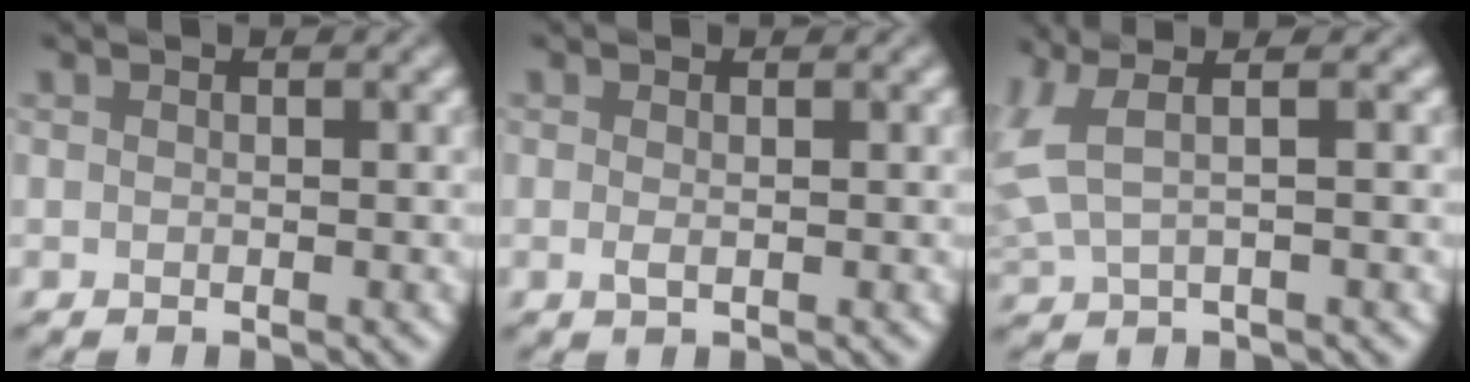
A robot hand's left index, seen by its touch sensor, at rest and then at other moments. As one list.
[{"total": 0.6, "force": [0.0, 0.2, 0.6], "torque": [-0.015, -0.004, -0.001]}, {"total": 4.2, "force": [1.5, 1.4, 3.6], "torque": [-0.094, 0.010, 0.032]}]